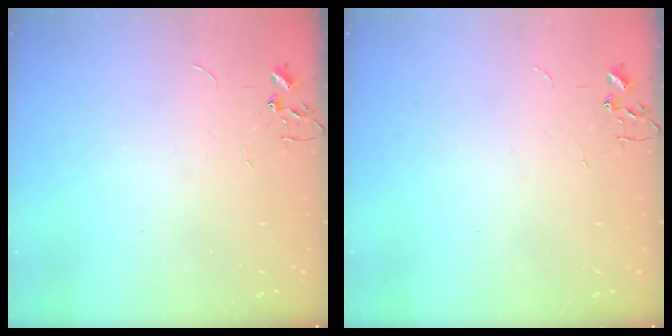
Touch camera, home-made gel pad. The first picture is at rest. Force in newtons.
{"total": 0.0}